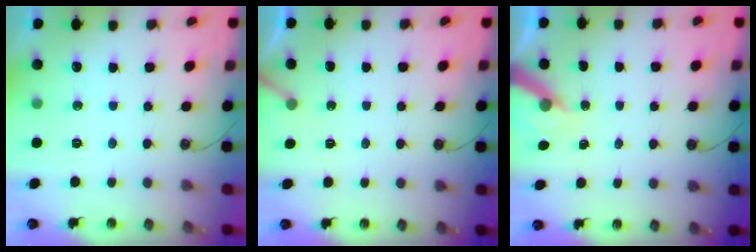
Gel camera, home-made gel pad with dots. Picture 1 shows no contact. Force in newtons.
{"total": 1.9, "press": 1.9, "slide": 0.1}
{"total": 6.7, "press": 6.7, "slide": 0.5}